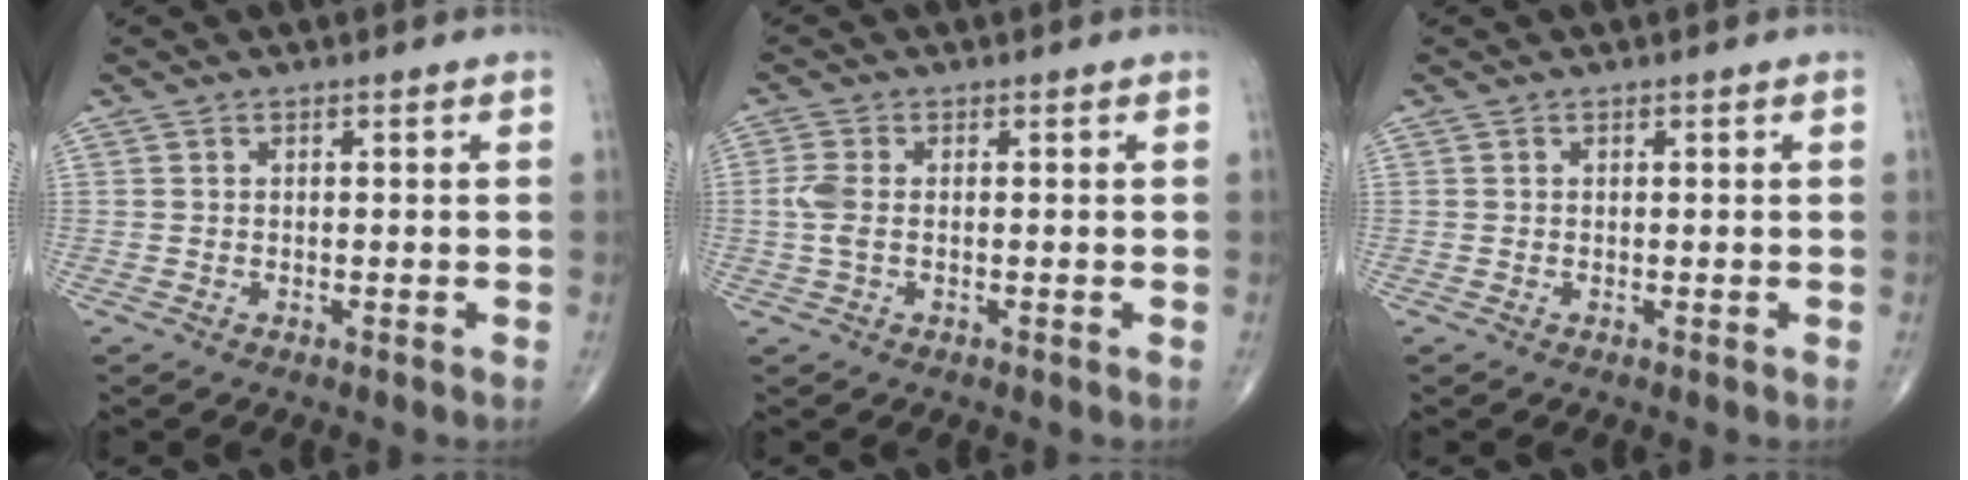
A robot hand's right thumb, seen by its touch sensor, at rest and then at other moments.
{"total": 3.4, "force": [-0.2, 1.8, 2.9], "torque": [-0.084, 0.005, -0.005]}
{"total": 0.0}